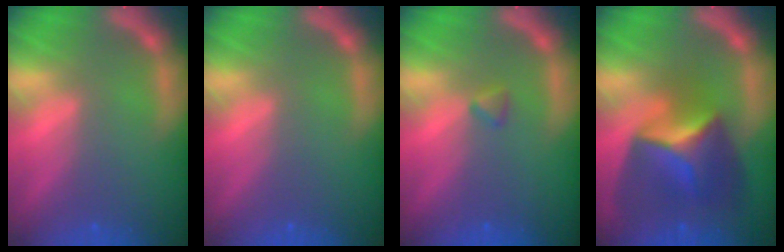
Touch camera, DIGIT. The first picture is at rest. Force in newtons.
{"total": 0.0}
{"total": 0.9}
{"total": 8.4}